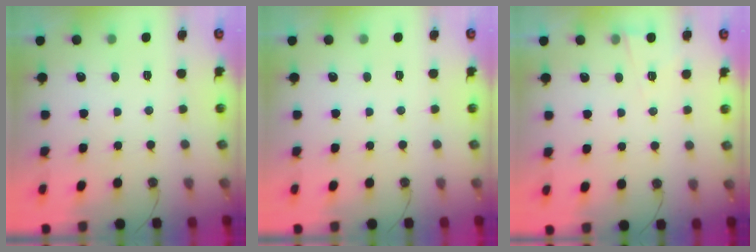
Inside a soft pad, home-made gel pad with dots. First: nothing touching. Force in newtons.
{"total": 0.0}
{"total": 3.0, "press": 2.8, "slide": 1.1}